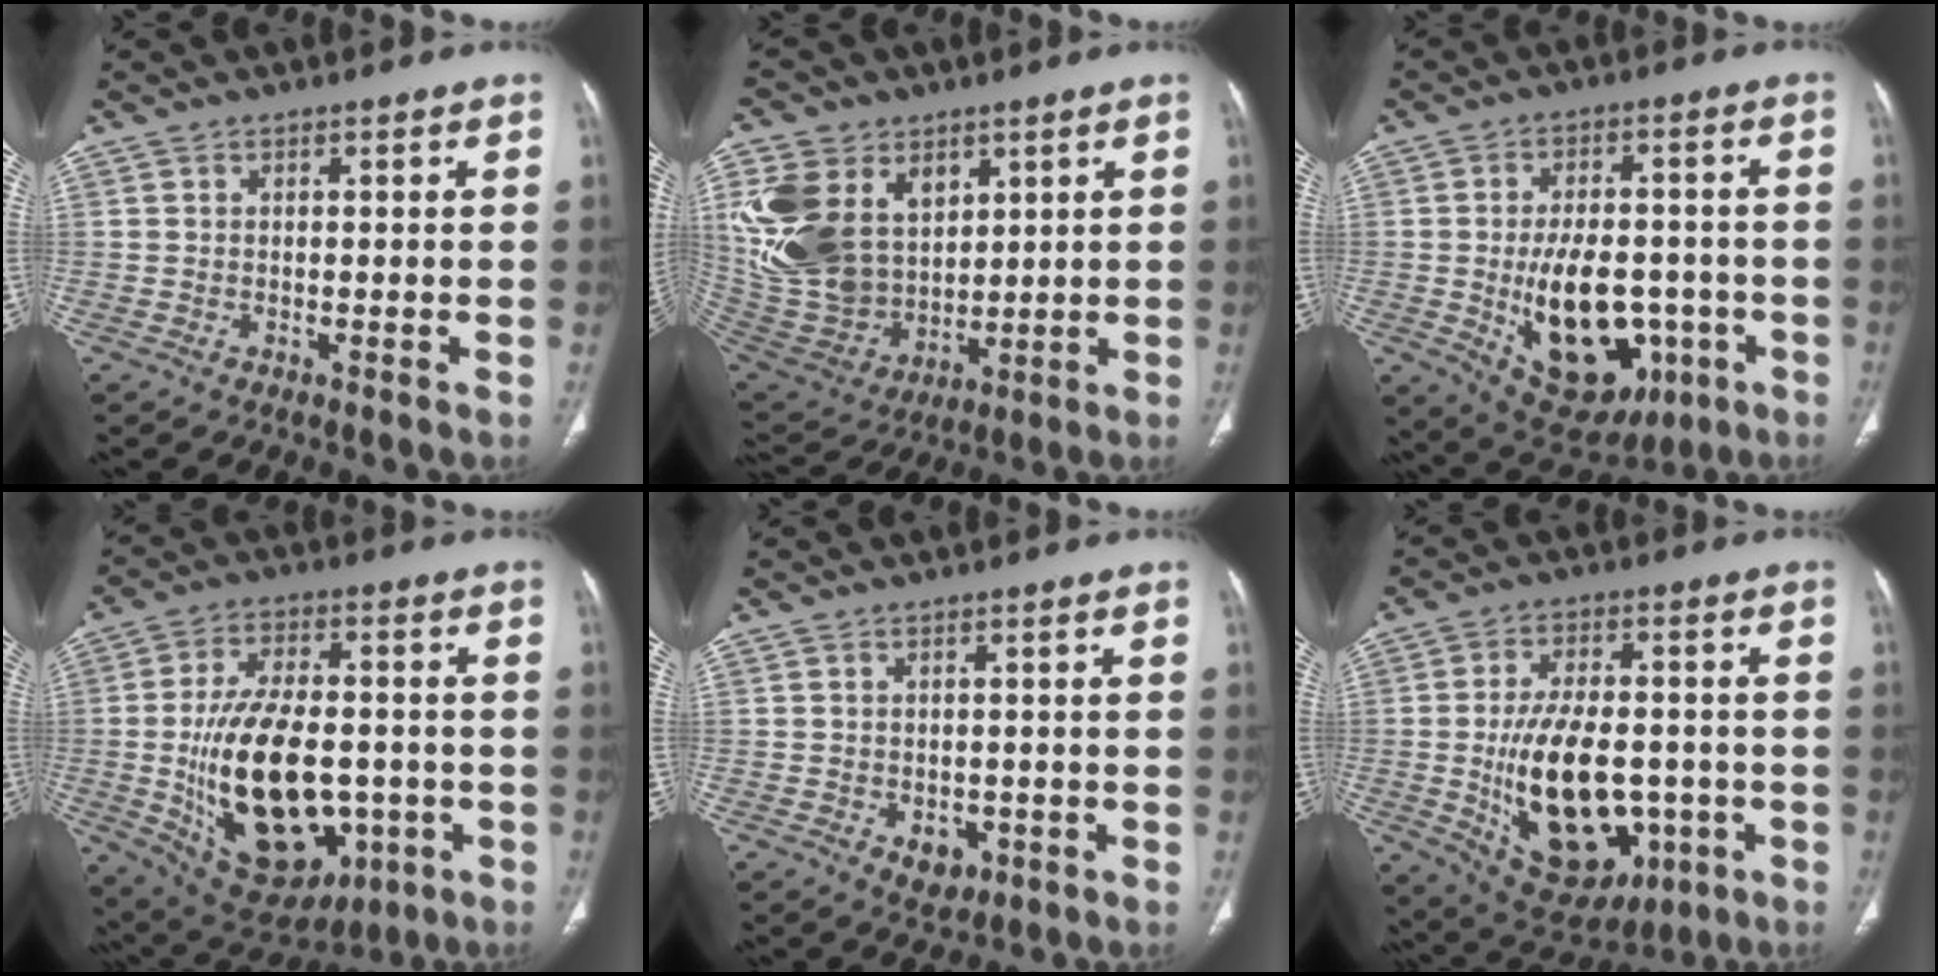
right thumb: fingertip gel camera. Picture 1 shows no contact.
{"total": 21.6, "force": [7.1, 15.6, 13.1], "torque": [-0.266, -0.018, 0.161]}
{"total": 18.7, "force": [-4.4, 11.2, 14.3], "torque": [-0.191, 0.012, -0.038]}
{"total": 24.5, "force": [-4.1, 14.1, 19.6], "torque": [-0.319, 0.008, -0.033]}
{"total": 3.7, "force": [-1.2, 2.7, 2.3], "torque": [-0.018, 0.003, -0.006]}
{"total": 21.1, "force": [-4.0, 12.2, 16.7], "torque": [-0.255, 0.009, -0.033]}